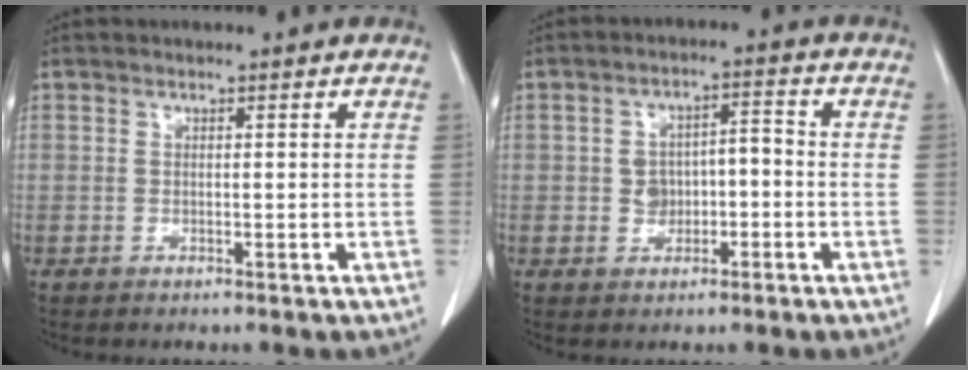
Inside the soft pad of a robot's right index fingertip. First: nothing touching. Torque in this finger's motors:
{"motor_torque": [0.10, -0.01, 0.08, 0.02]}